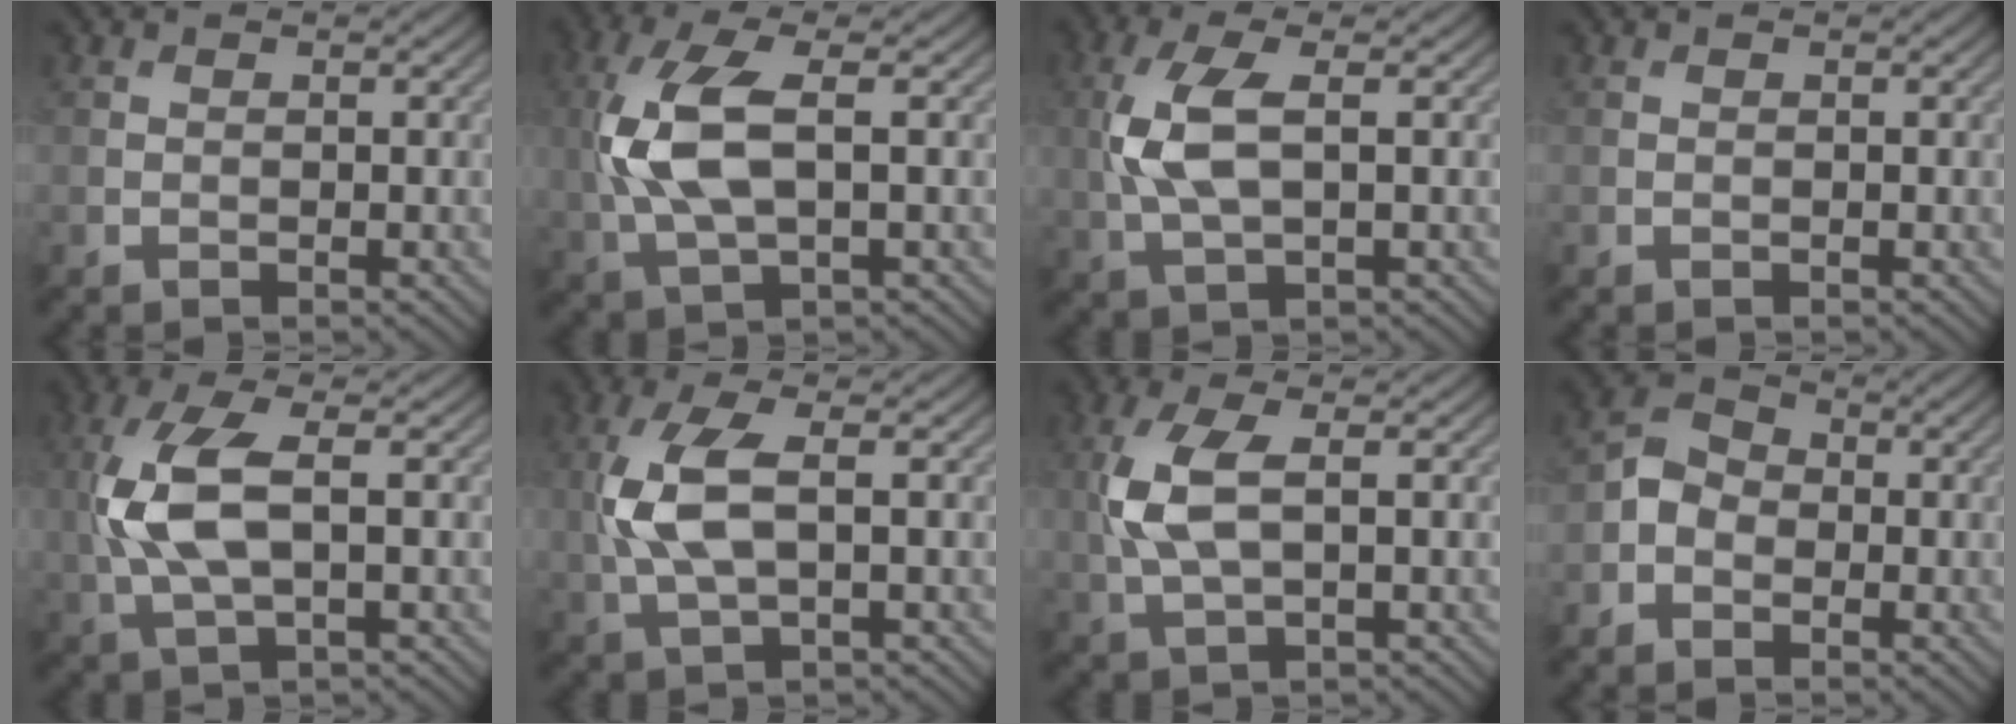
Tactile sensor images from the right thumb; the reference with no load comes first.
{"total": 8.7, "force": [0.6, 3.5, 7.9], "torque": [-0.193, 0.006, 0.010]}
{"total": 6.7, "force": [0.6, 2.6, 6.1], "torque": [-0.155, 0.004, 0.011]}
{"total": 0.0}
{"total": 8.4, "force": [0.5, 3.4, 7.7], "torque": [-0.188, 0.007, 0.008]}
{"total": 7.5, "force": [0.5, 3.0, 6.9], "torque": [-0.173, 0.006, 0.008]}
{"total": 6.6, "force": [0.7, 2.7, 6.0], "torque": [-0.156, 0.004, 0.012]}
{"total": 3.7, "force": [-1.3, 2.9, 1.9], "torque": [-0.039, 0.007, -0.035]}